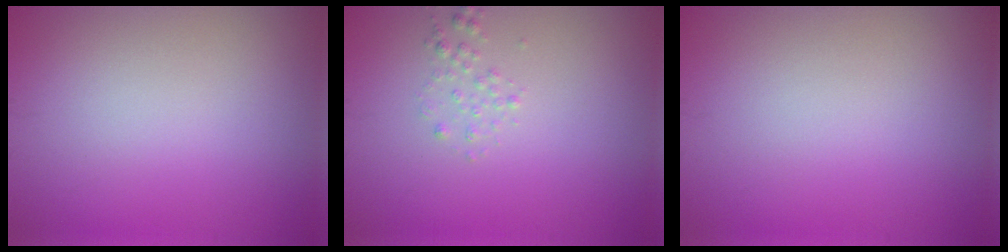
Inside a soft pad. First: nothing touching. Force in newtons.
{"total": 0.9, "press": 0.9, "slide": 0.1}
{"total": 0.0}